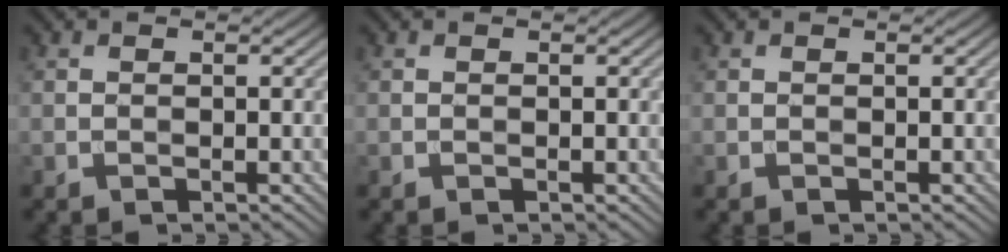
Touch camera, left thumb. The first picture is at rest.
{"total": 0.0}
{"total": 0.0}